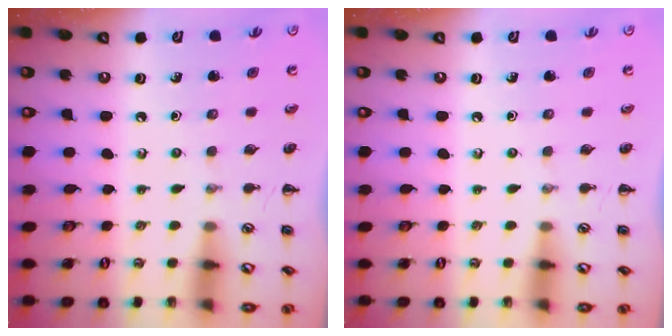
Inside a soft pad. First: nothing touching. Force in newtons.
{"total": 0.0}